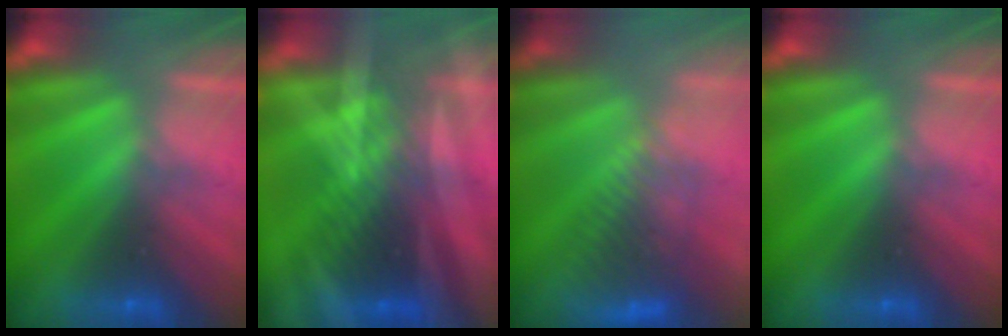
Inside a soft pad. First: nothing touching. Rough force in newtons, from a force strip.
{"total": 3.0}
{"total": 5.0}
{"total": 0.0}